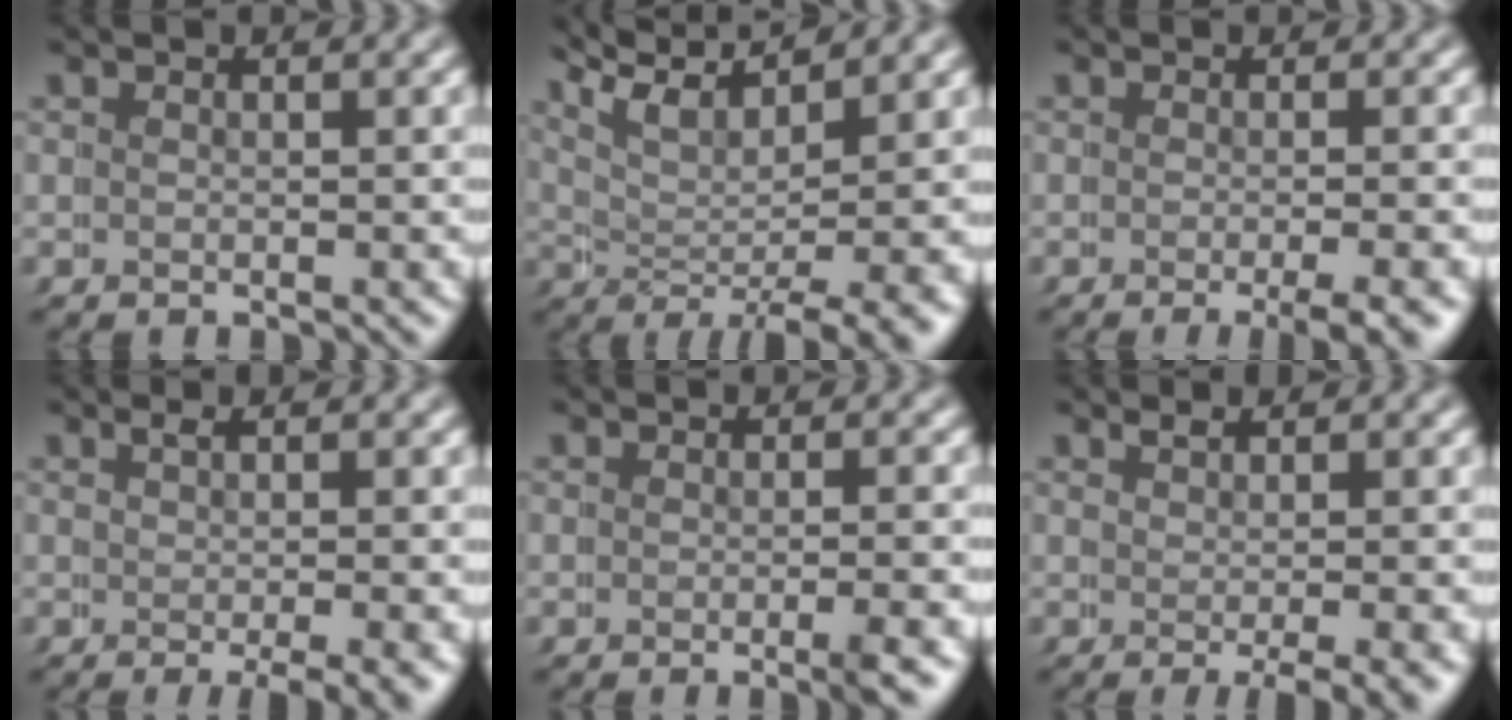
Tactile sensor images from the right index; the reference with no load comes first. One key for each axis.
{"total": 7.8, "fx": 4.7, "fy": 2.9, "fz": 5.6, "tx": -0.098, "ty": 0.006, "tz": 0.063}
{"total": 2.9, "fx": -1.7, "fy": 0.3, "fz": 2.4, "tx": -0.019, "ty": 0.006, "tz": -0.030}
{"total": 2.4, "fx": -0.5, "fy": 0.2, "fz": 2.4, "tx": -0.025, "ty": 0.002, "tz": -0.009}
{"total": 1.8, "fx": -0.9, "fy": -0.1, "fz": 1.5, "tx": -0.008, "ty": 0.010, "tz": -0.021}
{"total": 1.8, "fx": -0.1, "fy": -0.1, "fz": 1.8, "tx": -0.021, "ty": -0.005, "tz": 0.000}